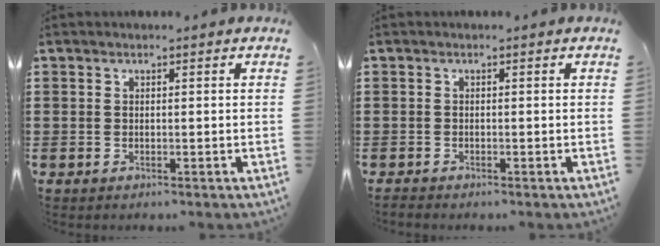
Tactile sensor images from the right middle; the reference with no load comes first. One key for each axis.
{"total": 0.6, "fx": -0.6, "fy": 0.1, "fz": 0.0, "tx": -0.001, "ty": -0.004, "tz": -0.010}